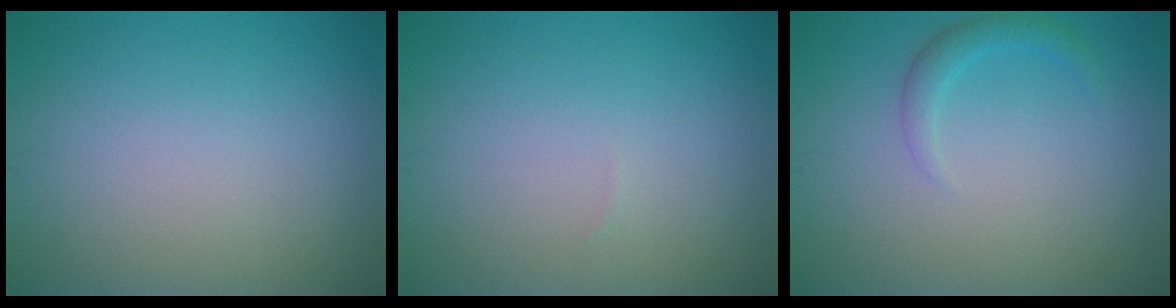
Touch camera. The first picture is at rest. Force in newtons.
{"total": 0.0}
{"total": 1.6, "press": 1.6, "slide": 0.1}